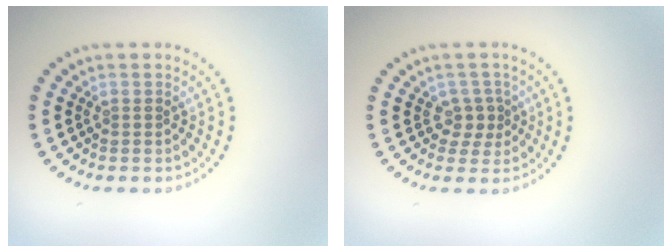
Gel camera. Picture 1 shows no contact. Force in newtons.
{"total": 1.8, "press": 1.4, "slide": 1.1}